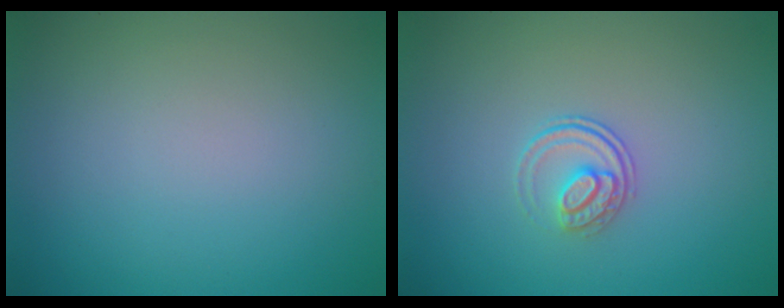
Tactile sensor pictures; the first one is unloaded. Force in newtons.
{"total": 2.0, "press": 1.4, "slide": 1.3}